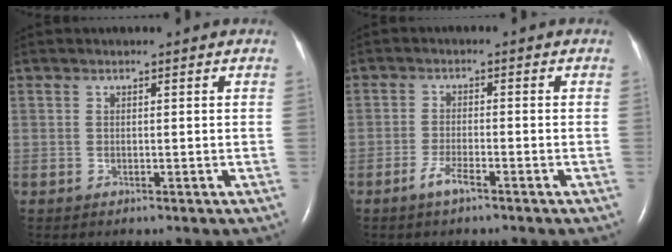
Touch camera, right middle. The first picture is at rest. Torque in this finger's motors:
{"motor_torque": [0.45, -0.40, 0.08, 0.02]}